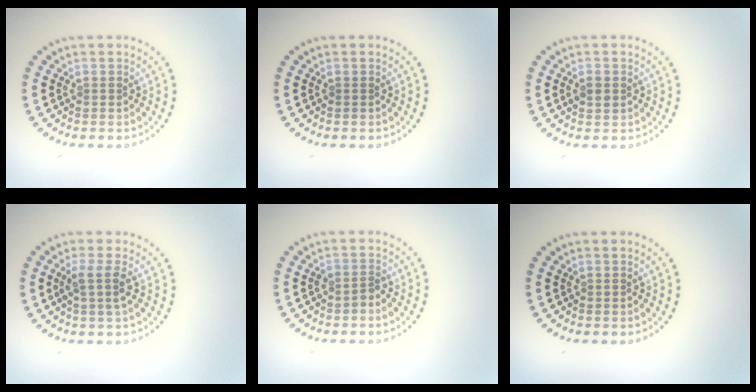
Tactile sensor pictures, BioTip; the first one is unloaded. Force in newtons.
{"total": 0.0}
{"total": 1.0, "press": 1.0, "slide": 0.1}
{"total": 1.9, "press": 1.6, "slide": 1.1}
{"total": 1.1, "press": 0.9, "slide": 0.6}
{"total": 0.0}